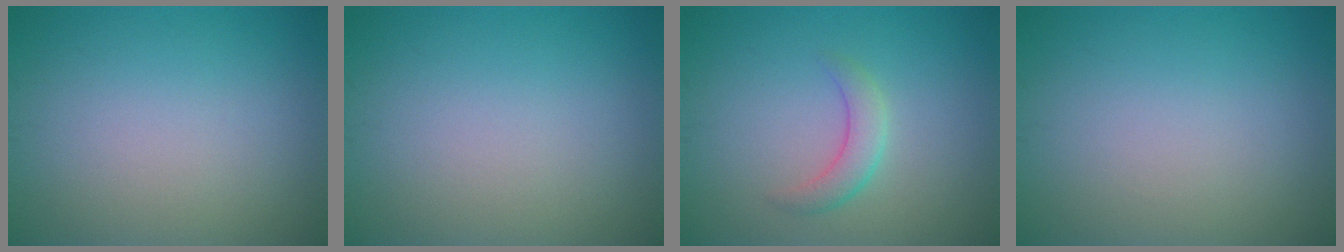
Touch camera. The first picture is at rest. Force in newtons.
{"total": 0.0}
{"total": 2.3, "press": 2.3, "slide": 0.0}
{"total": 0.0}